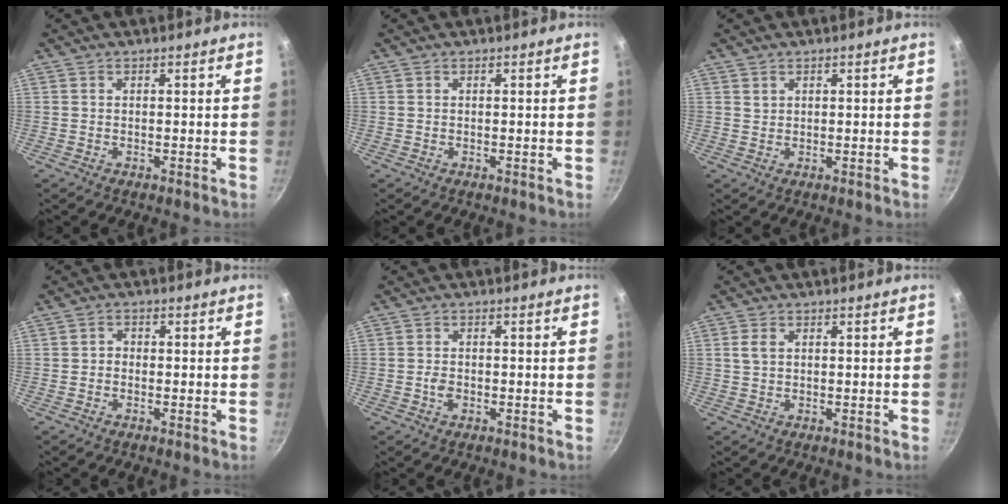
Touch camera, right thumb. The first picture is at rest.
{"total": 0.0}
{"total": 0.9, "force": [0.6, 0.6, 0.2], "torque": [0.001, 0.001, 0.013]}
{"total": 1.6, "force": [-0.4, 1.4, 0.7], "torque": [-0.007, 0.008, -0.010]}
{"total": 2.1, "force": [-0.6, 1.5, 1.3], "torque": [-0.021, 0.008, -0.012]}
{"total": 2.2, "force": [0.6, 1.5, 1.5], "torque": [-0.024, 0.003, 0.011]}